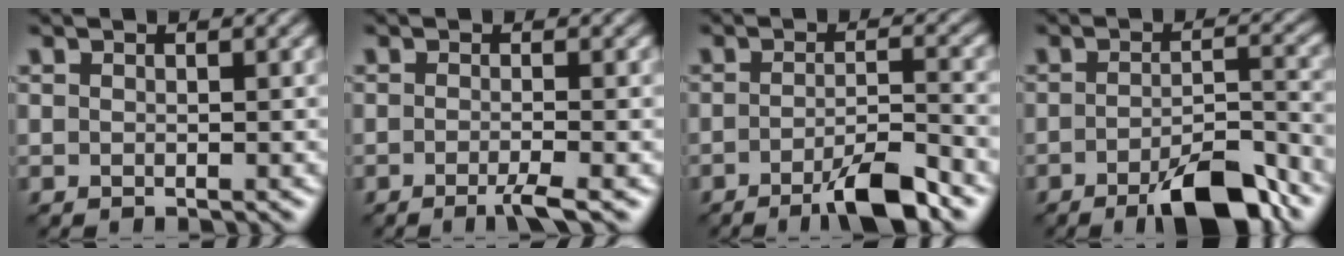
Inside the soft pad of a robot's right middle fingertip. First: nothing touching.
{"total": 2.3, "force": [-1.2, 0.3, 2.0], "torque": [-0.027, -0.004, -0.029]}
{"total": 5.2, "force": [-3.1, 0.9, 4.1], "torque": [-0.065, 0.002, -0.057]}
{"total": 7.4, "force": [-4.6, 1.9, 5.5], "torque": [-0.084, 0.001, -0.074]}